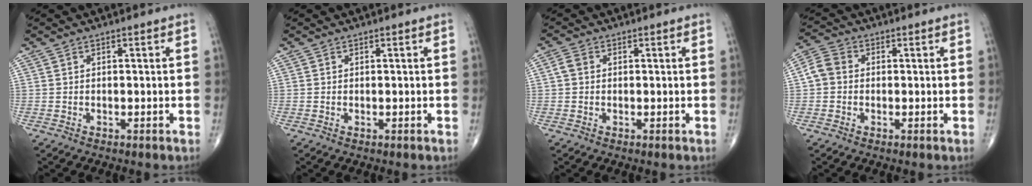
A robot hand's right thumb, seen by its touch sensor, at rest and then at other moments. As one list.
[{"total": 0.0}, {"total": 2.1, "force": [0.2, 1.7, 1.2], "torque": [-0.022, 0.008, 0.002]}, {"total": 4.5, "force": [-0.1, 3.8, 2.3], "torque": [-0.042, 0.014, -0.009]}]